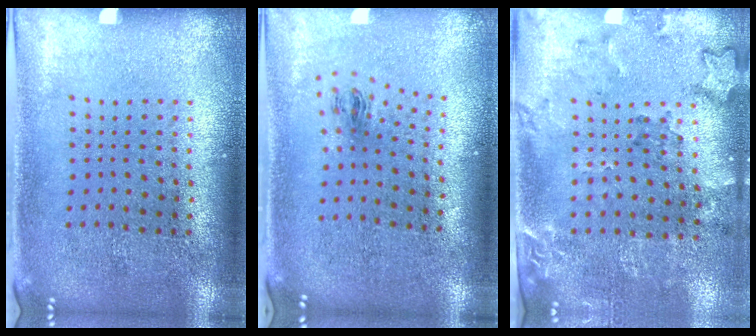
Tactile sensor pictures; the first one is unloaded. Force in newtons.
{"total": 1.0, "press": 0.4, "slide": 0.9}
{"total": 1.9, "press": 1.5, "slide": 1.1}